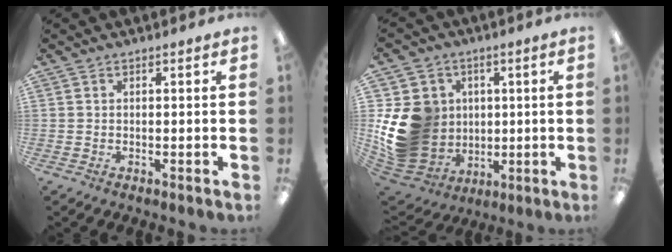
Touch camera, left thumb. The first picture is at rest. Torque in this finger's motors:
{"motor_torque": [1.77, 1.72, 1.30, -1.13, 0.16]}